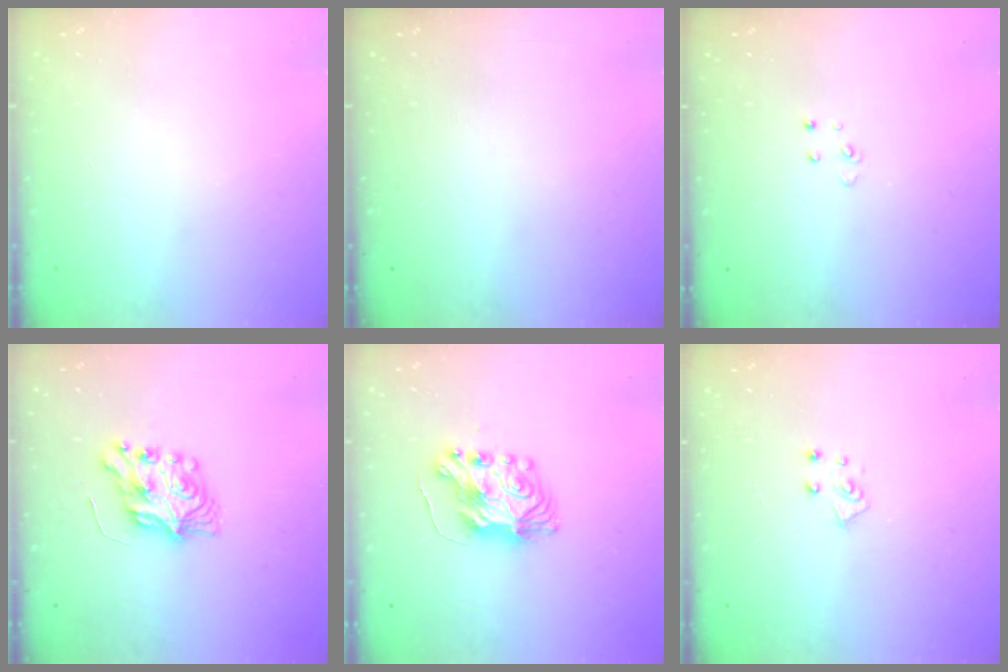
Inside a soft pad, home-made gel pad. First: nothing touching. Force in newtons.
{"total": 0.0}
{"total": 2.6, "press": 2.6, "slide": 0.2}
{"total": 7.3, "press": 7.3, "slide": 0.2}
{"total": 8.1, "press": 8.0, "slide": 0.8}
{"total": 4.9, "press": 4.9, "slide": 0.5}